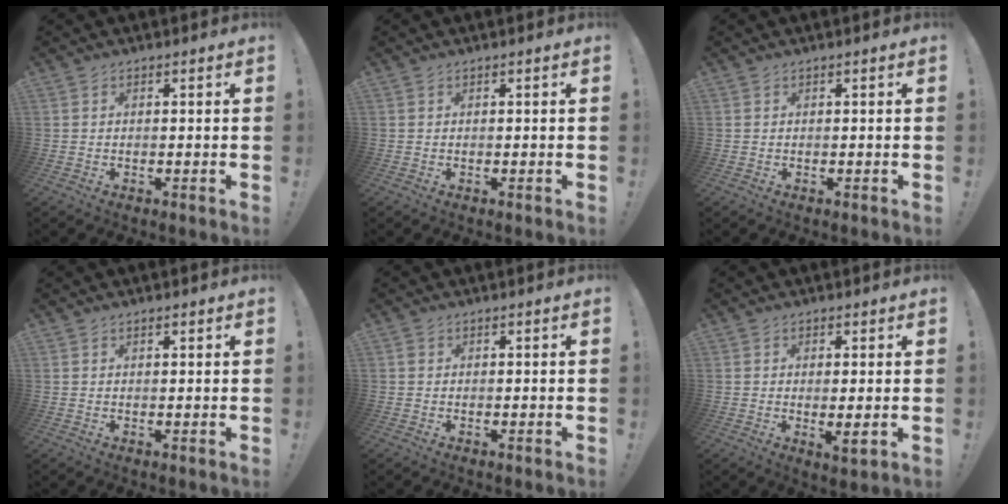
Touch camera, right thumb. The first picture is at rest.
{"total": 0.0}
{"total": 0.0}
{"total": 0.8, "force": [0.6, 0.3, 0.4], "torque": [0.005, -0.006, 0.009]}
{"total": 0.8, "force": [0.2, 0.7, 0.2], "torque": [-0.005, 0.003, 0.005]}
{"total": 4.0, "force": [0.4, 0.8, 3.9], "torque": [-0.042, -0.017, 0.008]}